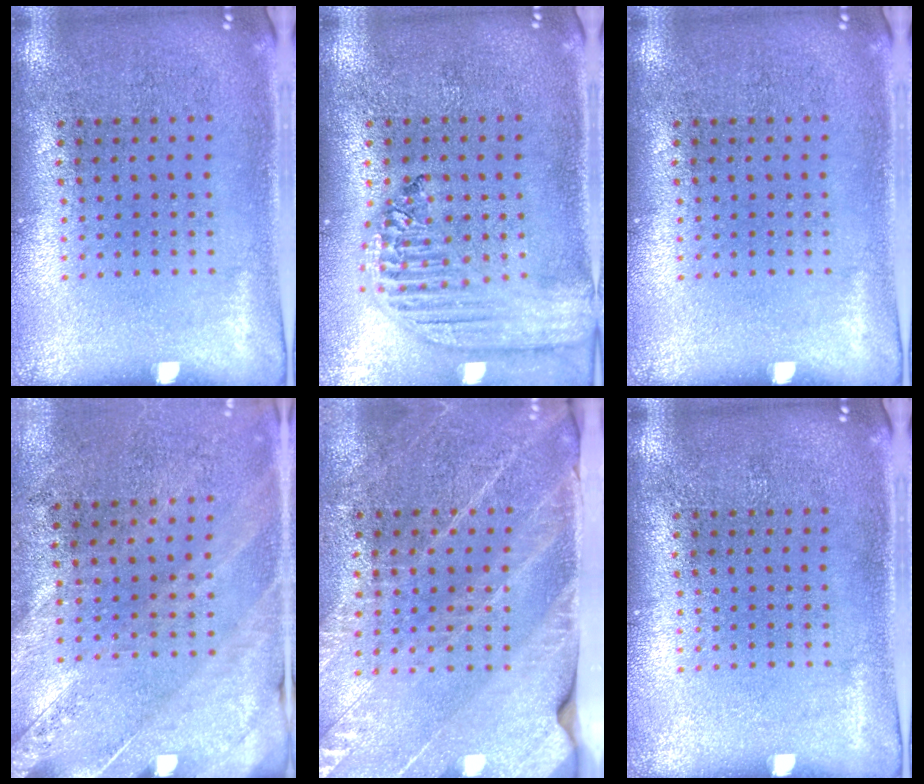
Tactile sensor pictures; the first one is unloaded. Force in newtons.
{"total": 2.2, "press": 1.9, "slide": 1.1}
{"total": 0.0}
{"total": 2.4, "press": 2.0, "slide": 1.3}
{"total": 2.7, "press": 2.6, "slide": 0.7}
{"total": 0.0}